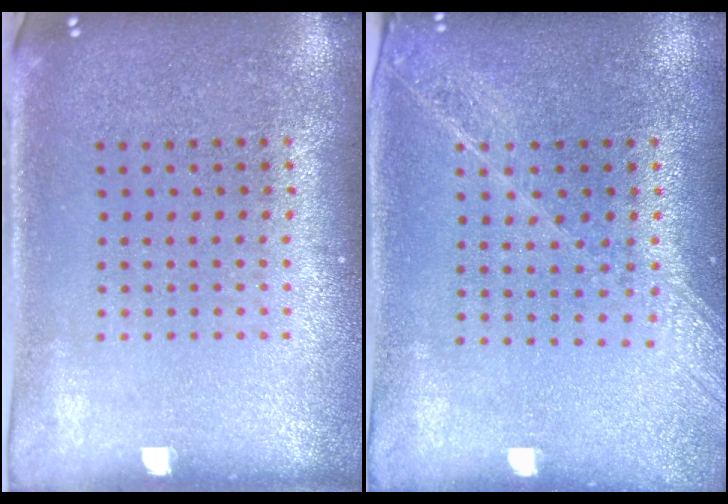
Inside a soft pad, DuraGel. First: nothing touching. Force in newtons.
{"total": 1.6, "press": 1.4, "slide": 0.8}